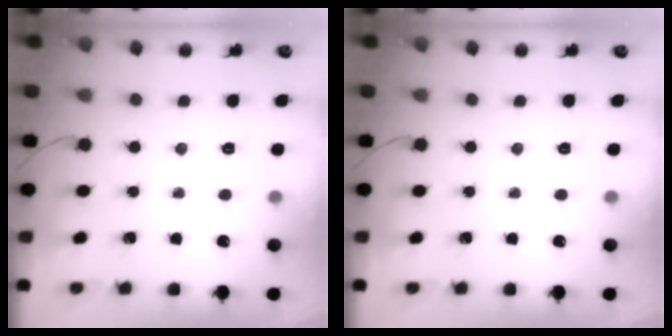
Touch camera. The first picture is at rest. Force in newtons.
{"total": 0.0}